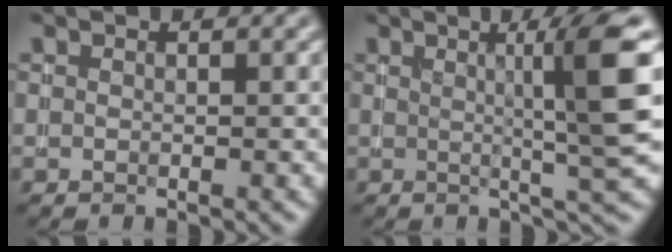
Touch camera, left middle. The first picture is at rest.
{"total": 7.4, "force": [1.2, 0.8, 7.3], "torque": [-0.098, 0.006, 0.021]}